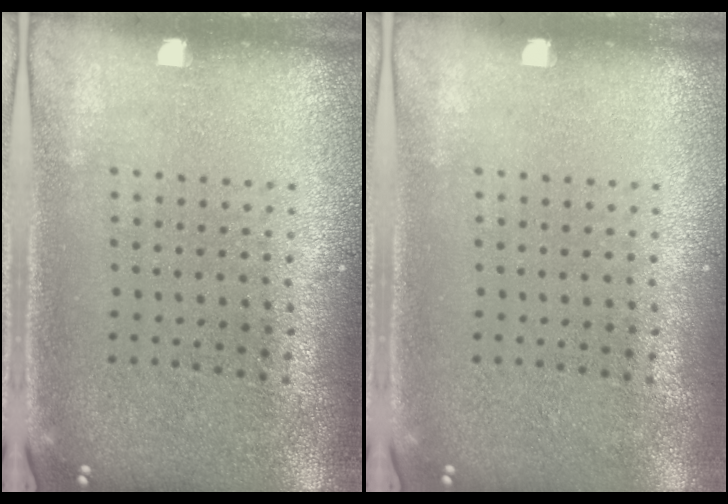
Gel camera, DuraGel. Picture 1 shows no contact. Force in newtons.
{"total": 0.0}